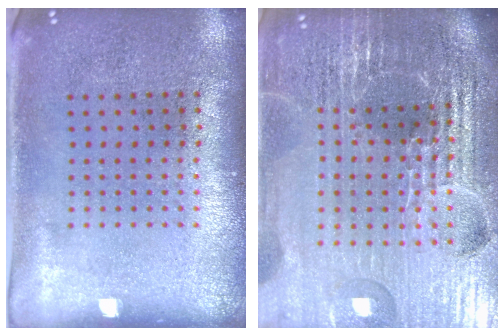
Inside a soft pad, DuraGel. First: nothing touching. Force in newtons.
{"total": 6.9, "press": 6.0, "slide": 3.5}